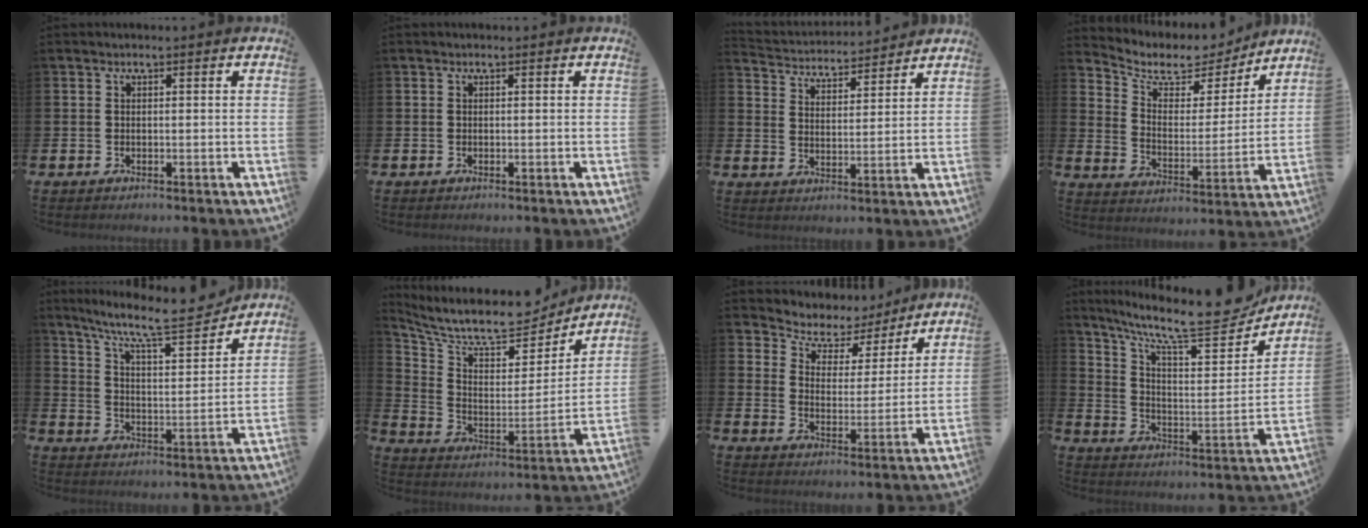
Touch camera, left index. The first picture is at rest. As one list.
[{"total": 0.0}, {"total": 3.9, "force": [3.8, 0.8, -0.4], "torque": [-0.019, -0.033, 0.063]}, {"total": 6.2, "force": [5.3, 2.9, 1.2], "torque": [-0.057, -0.043, 0.087]}, {"total": 9.5, "force": [8.4, 1.2, 4.3], "torque": [-0.103, -0.058, 0.139]}, {"total": 9.6, "force": [8.8, 2.4, 3.2], "torque": [-0.103, -0.063, 0.150]}, {"total": 6.5, "force": [5.8, 2.8, 0.5], "torque": [-0.037, -0.051, 0.098]}, {"total": 11.1, "force": [9.5, 2.4, 5.2], "torque": [-0.114, -0.075, 0.153]}]